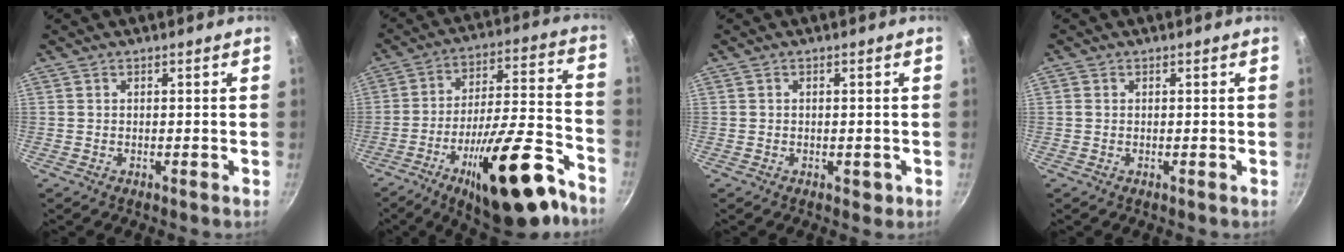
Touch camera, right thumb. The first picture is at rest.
{"total": 23.3, "force": [-13.4, 7.3, 17.5], "torque": [-0.234, 0.081, -0.204]}
{"total": 1.6, "force": [-0.4, 1.2, 0.9], "torque": [-0.010, 0.001, -0.004]}
{"total": 0.6, "force": [0.0, 0.5, 0.3], "torque": [-0.008, 0.003, -0.001]}